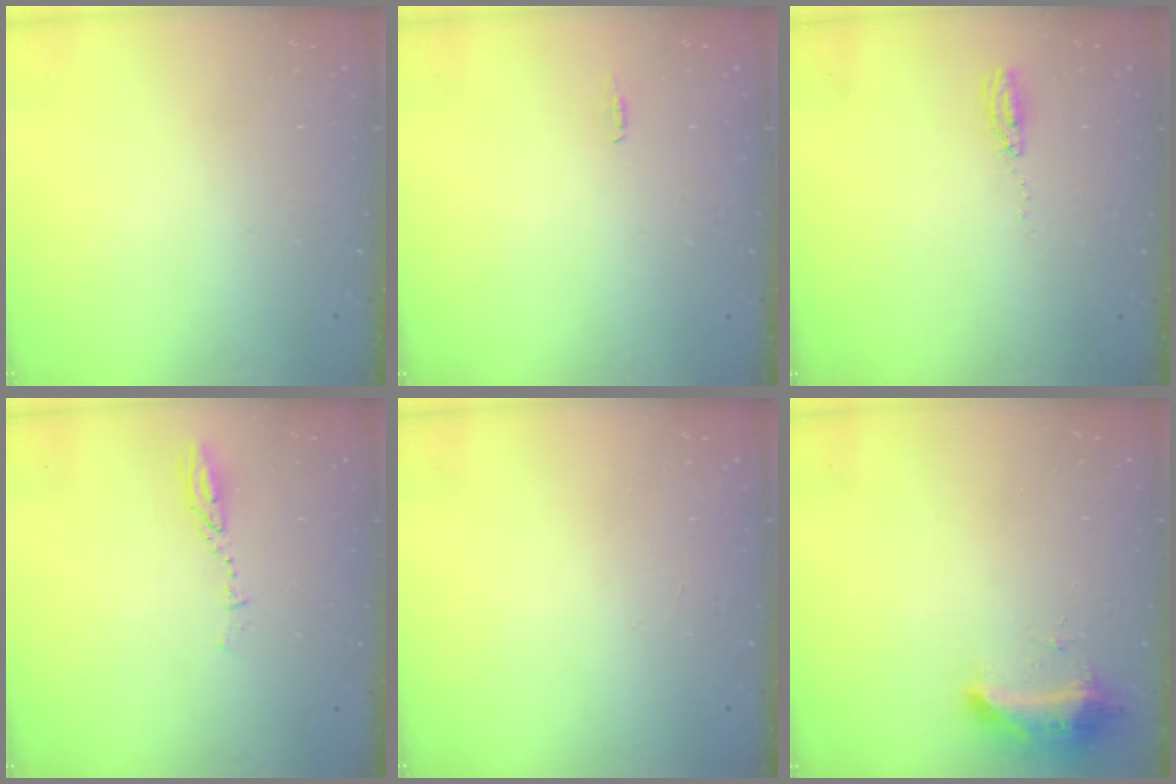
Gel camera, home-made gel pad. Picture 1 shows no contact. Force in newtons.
{"total": 4.8, "press": 2.5, "slide": 4.1}
{"total": 3.6, "press": 3.4, "slide": 1.3}
{"total": 4.0, "press": 4.0, "slide": 0.3}
{"total": 0.9, "press": 0.0, "slide": 0.9}
{"total": 9.1, "press": 9.1, "slide": 0.0}